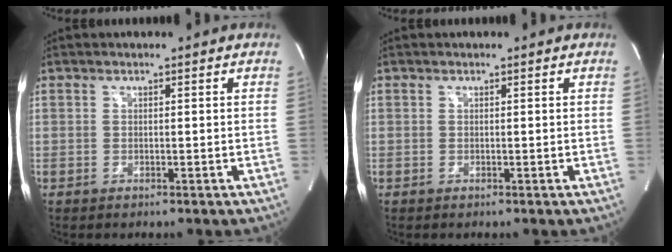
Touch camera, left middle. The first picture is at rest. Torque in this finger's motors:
{"motor_torque": [0.00, 0.00, 0.00, 0.00]}